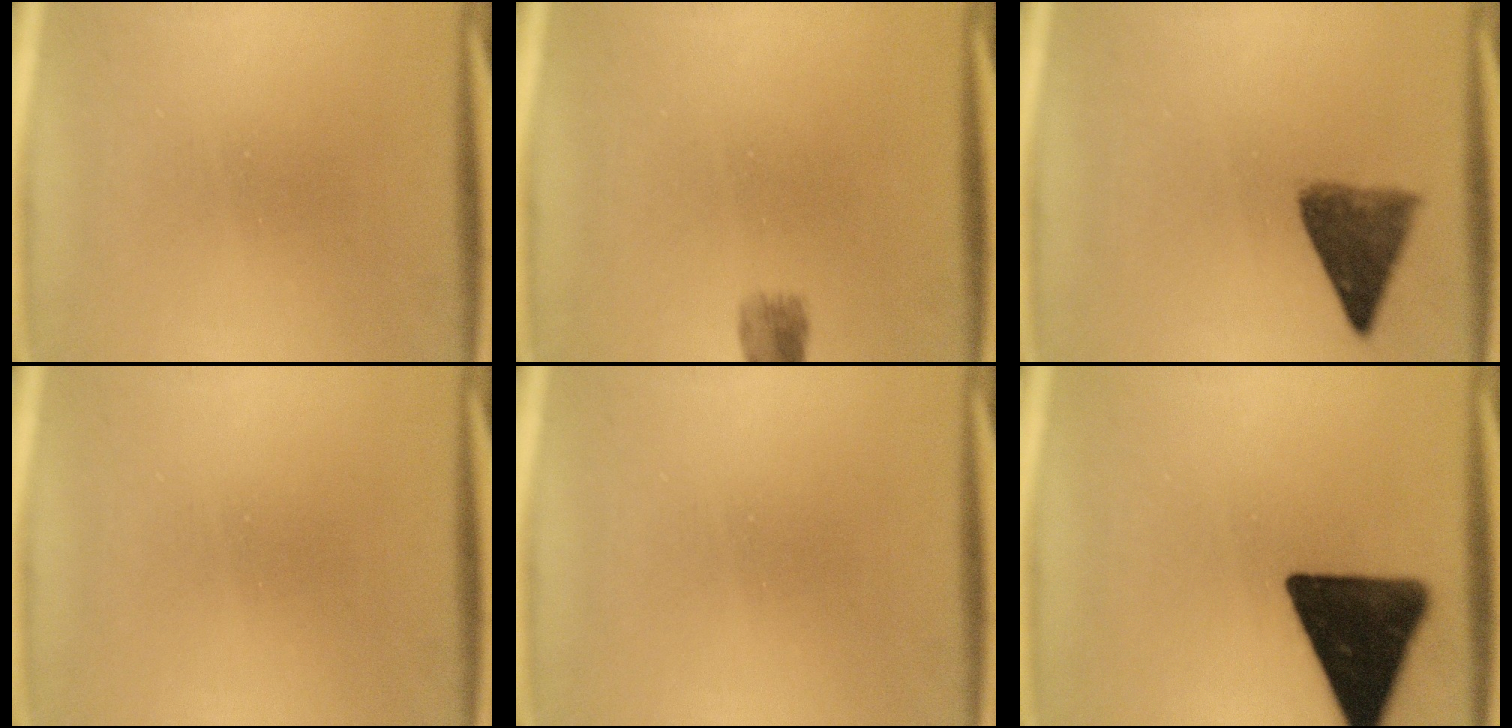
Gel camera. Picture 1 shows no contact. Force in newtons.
{"total": 1.3}
{"total": 6.4}
{"total": 0.0}
{"total": 0.0}
{"total": 16.8}